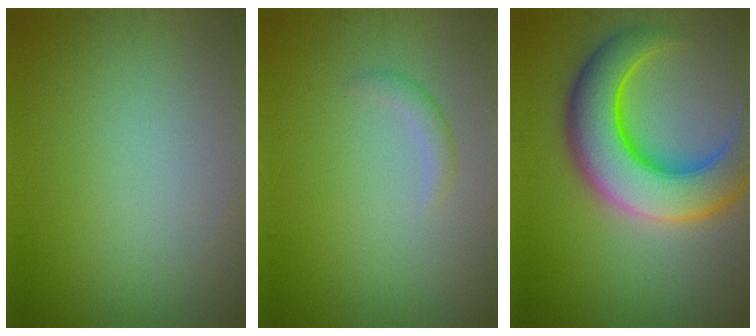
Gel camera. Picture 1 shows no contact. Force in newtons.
{"total": 1.1, "press": 1.1, "slide": 0.1}
{"total": 10.3, "press": 10.3, "slide": 0.4}